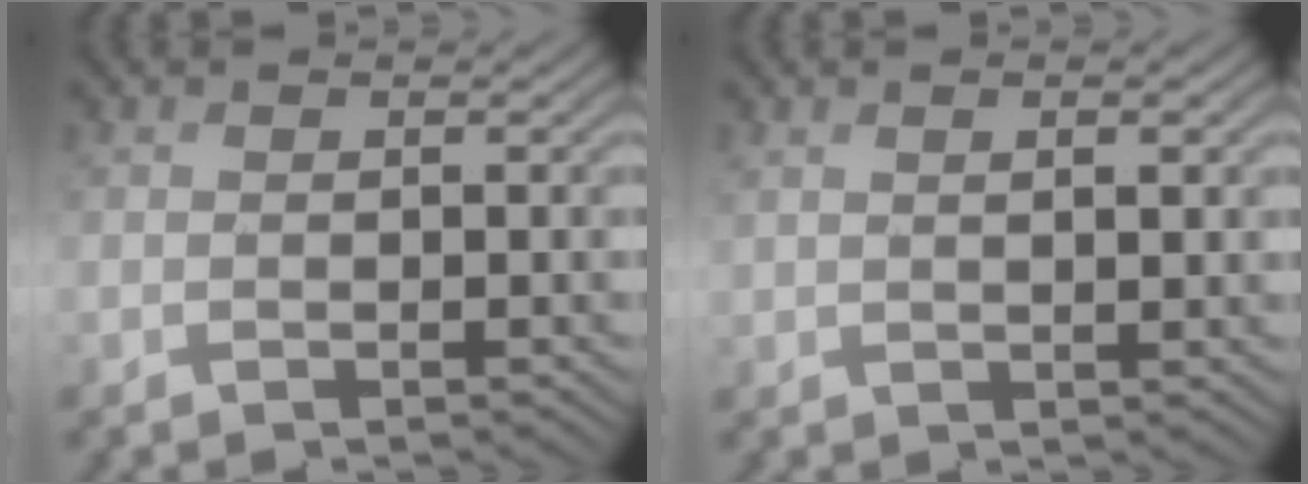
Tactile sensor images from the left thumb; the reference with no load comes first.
{"total": 2.3, "force": [1.1, 0.7, 1.9], "torque": [-0.038, -0.002, 0.026]}